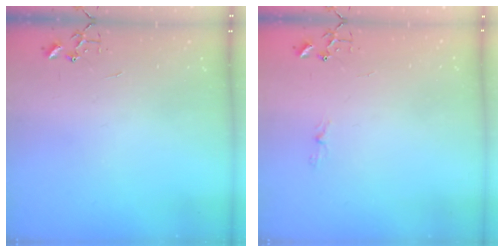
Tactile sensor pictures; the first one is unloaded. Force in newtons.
{"total": 3.5, "press": 3.5, "slide": 0.3}